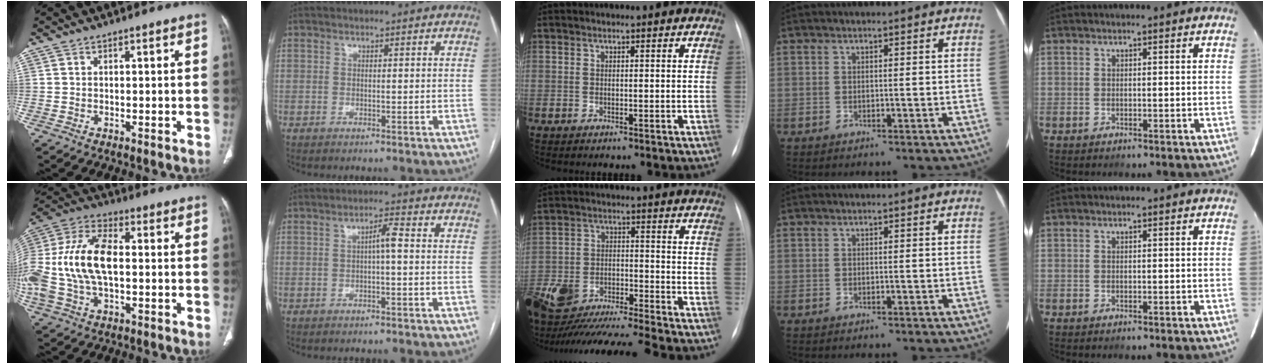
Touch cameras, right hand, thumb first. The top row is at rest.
{"thumb": {"total": 20.1, "force": [-0.5, 11.1, 16.8], "torque": [-0.389, 0.021, -0.009]}, "index": {"total": 2.7, "force": [0.0, 0.3, 2.7], "torque": [-0.044, 0.006, -0.001]}, "middle": {"total": 20.5, "force": [-18.2, 1.7, 9.4], "torque": [-0.221, -0.020, -0.305]}}